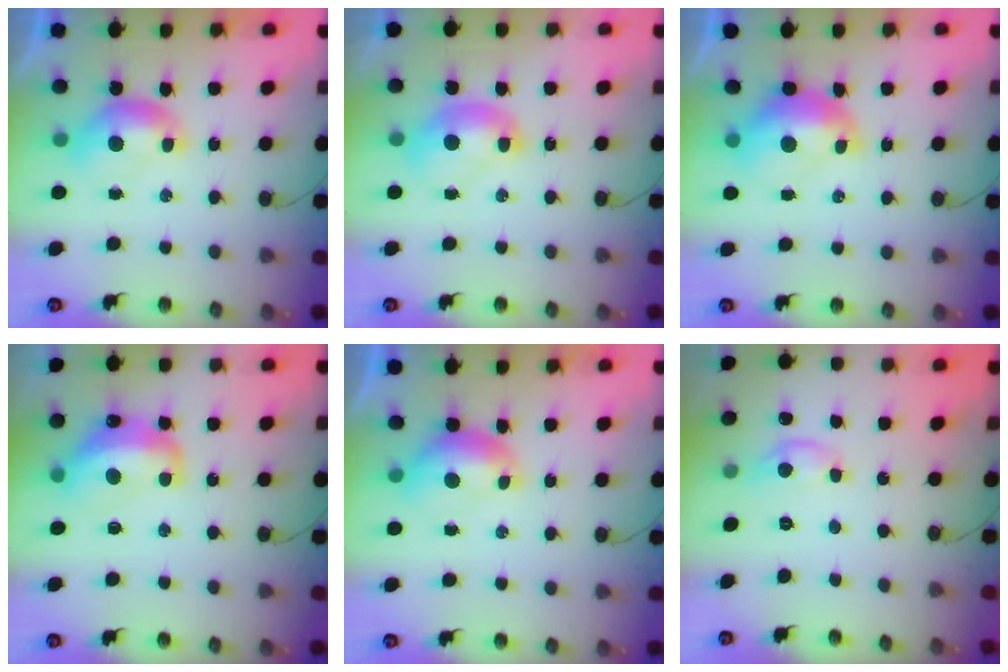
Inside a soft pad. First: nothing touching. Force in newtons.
{"total": 2.0, "press": 2.0, "slide": 0.0}
{"total": 2.8, "press": 2.7, "slide": 0.7}
{"total": 8.4, "press": 8.2, "slide": 1.7}
{"total": 0.0}
{"total": 2.6, "press": 2.6, "slide": 0.2}